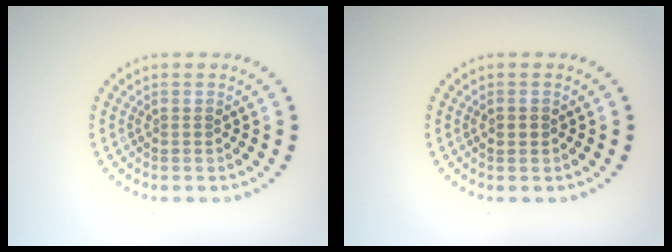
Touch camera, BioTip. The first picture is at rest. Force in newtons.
{"total": 1.3, "press": 1.3, "slide": 0.3}